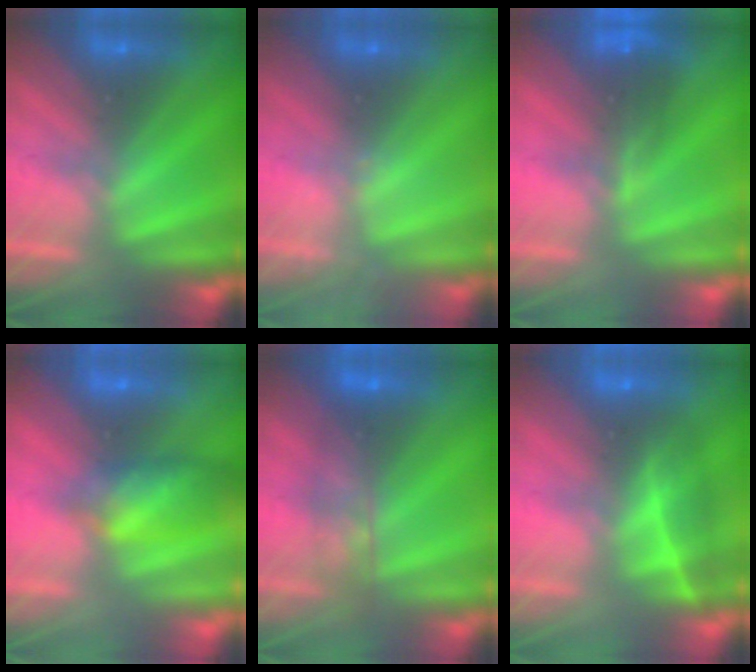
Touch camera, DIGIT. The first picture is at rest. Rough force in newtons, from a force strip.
{"total": 2.4}
{"total": 4.8}
{"total": 7.9}
{"total": 7.1}
{"total": 1.9}